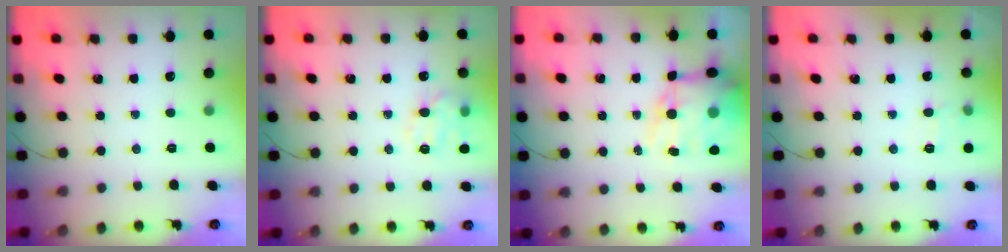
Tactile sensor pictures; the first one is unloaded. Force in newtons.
{"total": 10.9, "press": 10.8, "slide": 1.5}
{"total": 14.0, "press": 13.6, "slide": 3.3}
{"total": 8.5, "press": 8.3, "slide": 1.9}